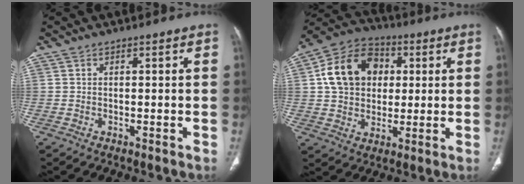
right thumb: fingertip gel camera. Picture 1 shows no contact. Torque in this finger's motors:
{"motor_torque": [0.60, 2.23, 0.60, -0.50, 0.13]}